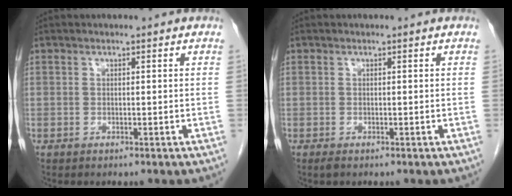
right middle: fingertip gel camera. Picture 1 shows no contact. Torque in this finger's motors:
{"motor_torque": [0.32, -0.41, 0.01, 0.01]}